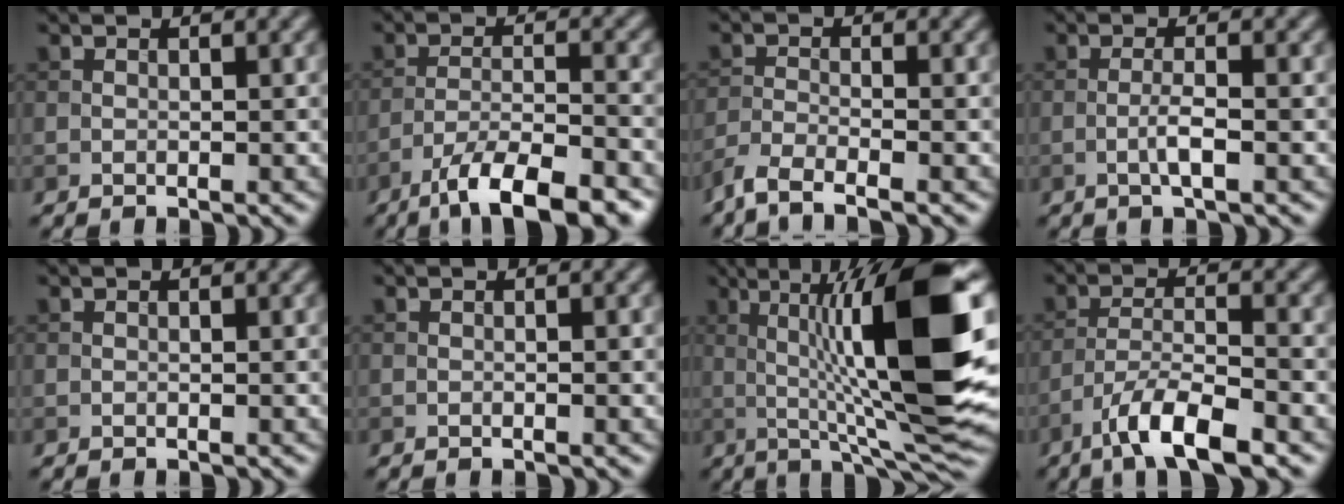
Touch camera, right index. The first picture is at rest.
{"total": 8.2, "force": [-5.8, 1.9, 5.4], "torque": [-0.087, 0.001, -0.101]}
{"total": 3.4, "force": [-2.7, 0.6, 1.9], "torque": [-0.042, -0.008, -0.066]}
{"total": 2.1, "force": [-0.7, 0.2, 2.0], "torque": [-0.039, 0.004, -0.016]}
{"total": 0.0}
{"total": 0.5, "force": [-0.2, 0.1, 0.5], "torque": [-0.007, -0.001, -0.003]}
{"total": 14.1, "force": [1.8, 2.4, 13.7], "torque": [-0.205, 0.013, 0.029]}
{"total": 6.6, "force": [-4.4, 1.6, 4.7], "torque": [-0.083, 0.001, -0.083]}